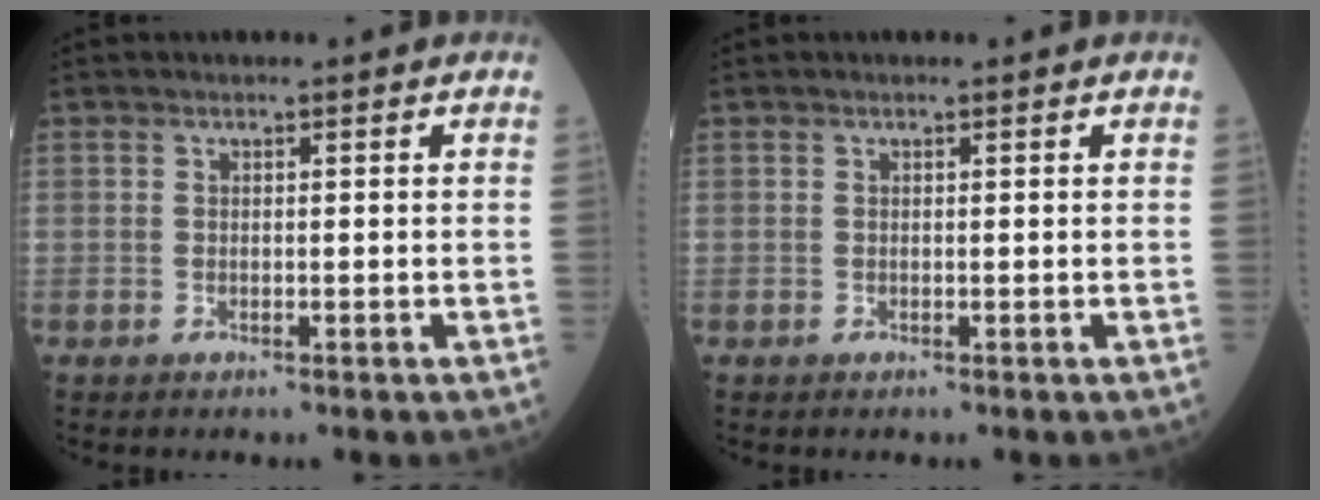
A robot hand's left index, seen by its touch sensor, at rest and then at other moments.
{"total": 0.0}